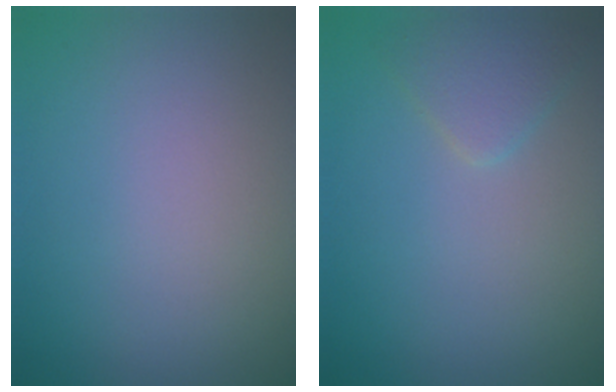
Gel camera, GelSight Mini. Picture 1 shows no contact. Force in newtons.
{"total": 1.9, "press": 1.9, "slide": 0.1}